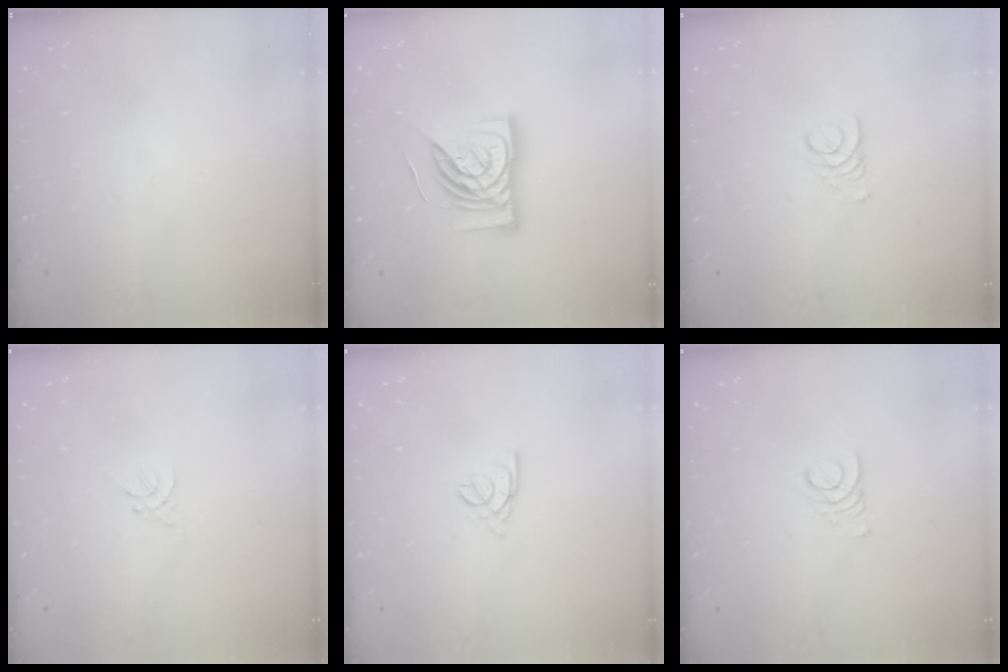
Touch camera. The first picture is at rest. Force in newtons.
{"total": 15.0, "press": 15.0, "slide": 1.4}
{"total": 1.9, "press": 1.9, "slide": 0.2}
{"total": 0.5, "press": 0.4, "slide": 0.3}
{"total": 2.2, "press": 2.1, "slide": 0.5}
{"total": 1.9, "press": 1.9, "slide": 0.2}